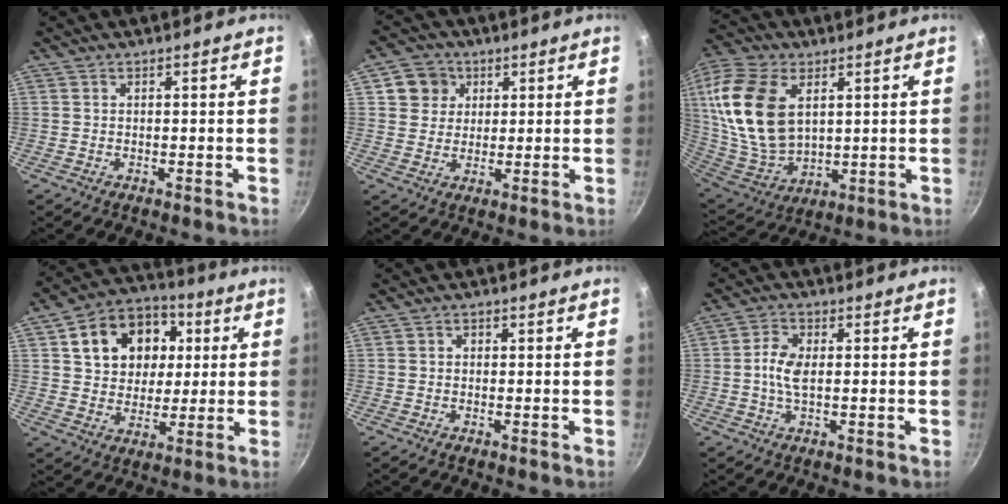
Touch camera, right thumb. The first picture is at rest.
{"total": 6.3, "force": [2.3, 5.7, 1.6], "torque": [0.010, 0.005, 0.035]}
{"total": 21.2, "force": [5.8, 13.0, 15.6], "torque": [-0.305, -0.026, 0.118]}
{"total": 16.0, "force": [4.3, 12.7, 8.8], "torque": [-0.119, 0.014, 0.068]}
{"total": 0.9, "force": [0.0, 0.8, 0.3], "torque": [-0.004, 0.003, -0.001]}
{"total": 5.0, "force": [0.1, 2.5, 4.3], "torque": [-0.094, 0.008, -0.005]}